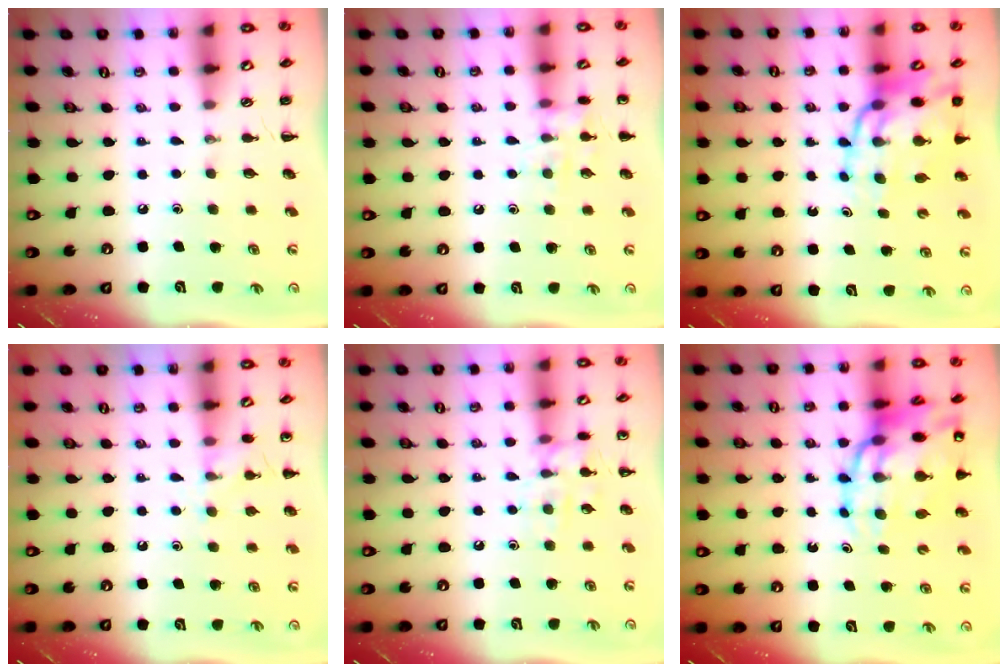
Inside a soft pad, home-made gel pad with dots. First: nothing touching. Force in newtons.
{"total": 9.4, "press": 9.4, "slide": 0.6}
{"total": 15.5, "press": 14.9, "slide": 4.3}
{"total": 8.0, "press": 7.8, "slide": 1.8}
{"total": 9.4, "press": 9.4, "slide": 1.1}
{"total": 19.3, "press": 18.7, "slide": 5.0}